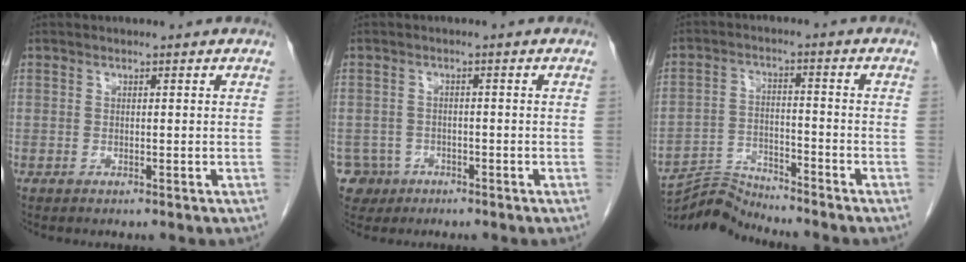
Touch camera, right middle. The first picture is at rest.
{"total": 3.9, "force": [-2.2, 3.3, -0.2], "torque": [0.006, 0.009, -0.036]}
{"total": 7.1, "force": [-7.0, -0.9, -0.8], "torque": [0.004, 0.001, -0.128]}